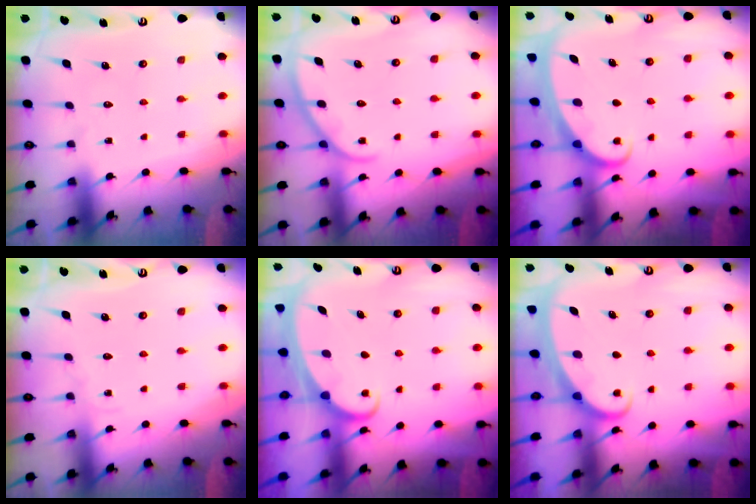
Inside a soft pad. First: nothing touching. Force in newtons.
{"total": 3.7, "press": 3.7, "slide": 0.3}
{"total": 2.3, "press": 2.2, "slide": 0.4}
{"total": 2.5, "press": 2.5, "slide": 0.3}
{"total": 2.1, "press": 2.1, "slide": 0.3}
{"total": 2.3, "press": 2.2, "slide": 0.4}